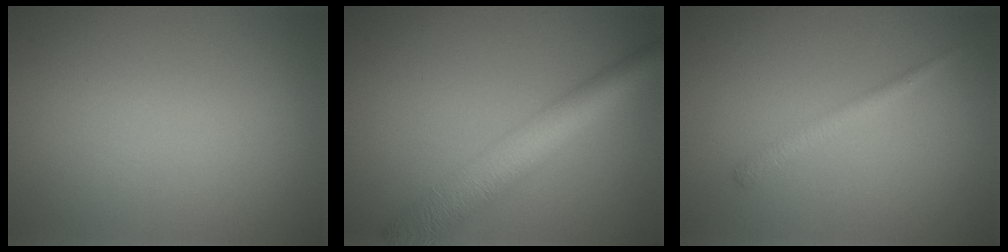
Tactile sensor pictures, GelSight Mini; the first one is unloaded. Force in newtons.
{"total": 7.0, "press": 7.0, "slide": 0.4}
{"total": 1.5, "press": 1.5, "slide": 0.1}